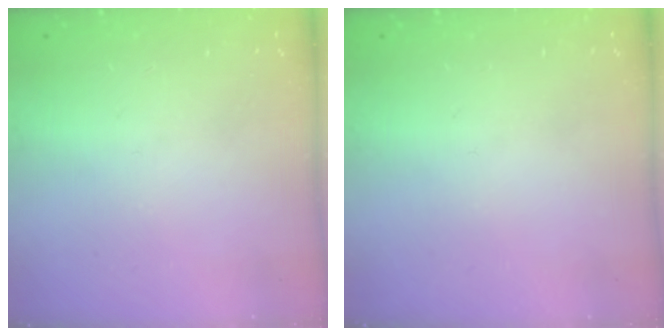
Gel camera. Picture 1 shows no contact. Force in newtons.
{"total": 0.0}